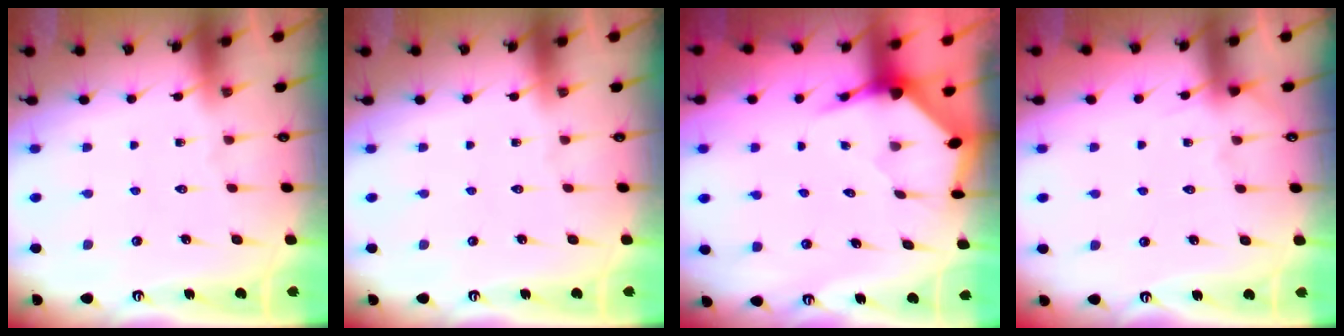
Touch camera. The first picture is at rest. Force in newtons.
{"total": 0.0}
{"total": 3.6, "press": 3.6, "slide": 0.4}
{"total": 3.7, "press": 3.7, "slide": 0.6}